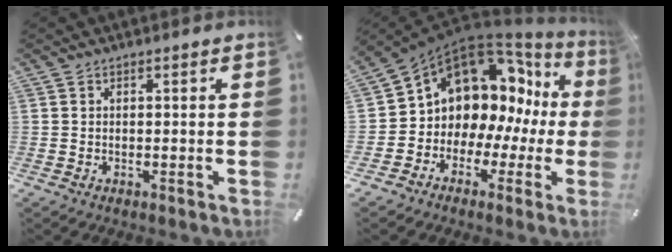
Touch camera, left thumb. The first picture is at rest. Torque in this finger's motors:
{"motor_torque": [0.67, 1.68, 2.41, -0.18, 0.23]}